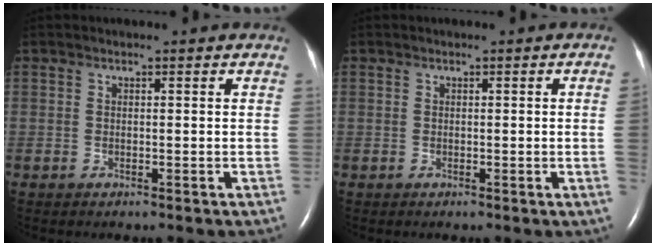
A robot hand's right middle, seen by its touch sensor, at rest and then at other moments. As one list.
[{"total": 1.6, "force": [-0.1, -0.7, 1.4], "torque": [-0.016, -0.001, -0.001]}]